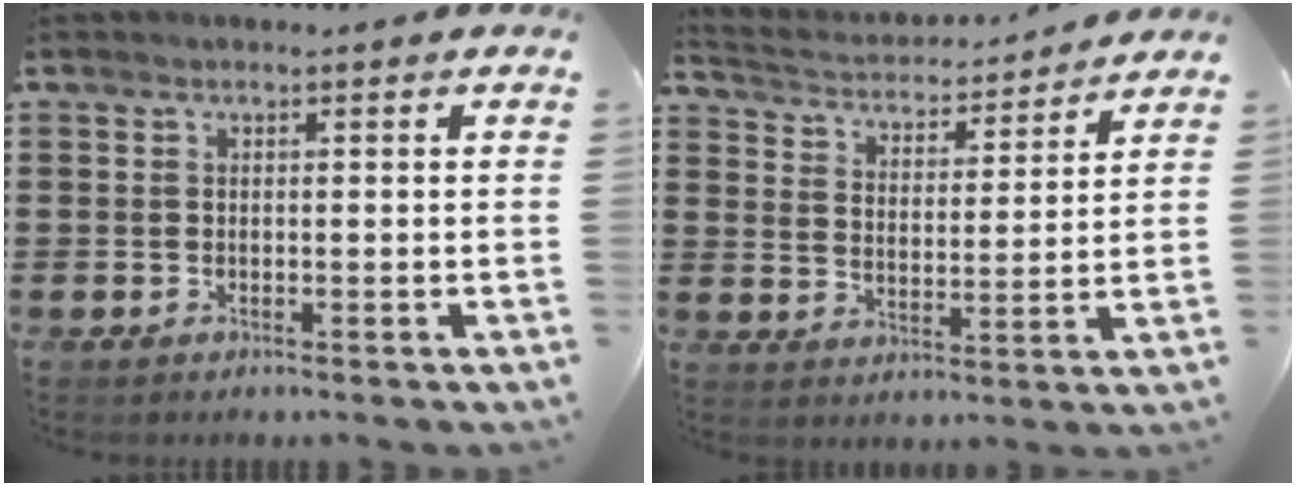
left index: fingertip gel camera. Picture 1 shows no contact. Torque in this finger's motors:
{"motor_torque": [0.19, 0.18, 0.04, -0.01]}